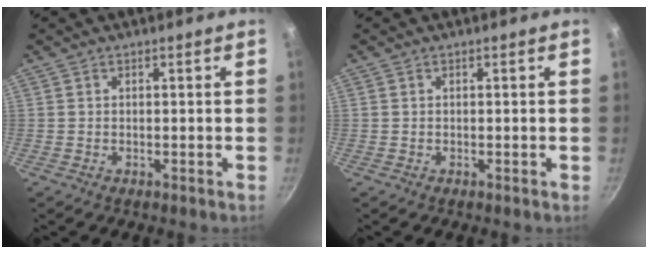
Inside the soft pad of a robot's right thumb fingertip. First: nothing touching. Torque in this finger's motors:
{"motor_torque": [-0.30, 0.25, 0.10, 0.23, 0.03]}